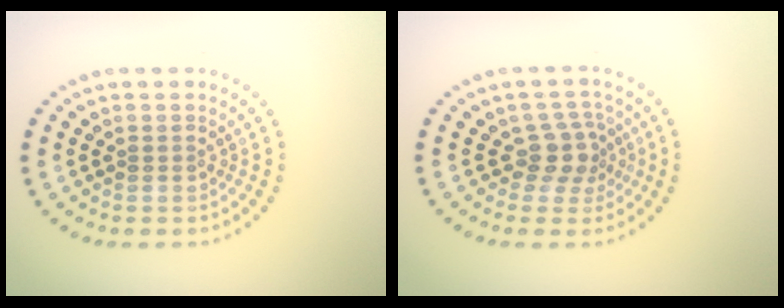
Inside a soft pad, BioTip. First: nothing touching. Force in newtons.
{"total": 2.7, "press": 2.1, "slide": 1.7}